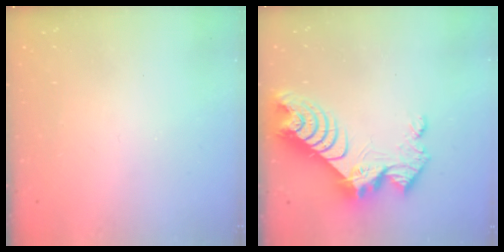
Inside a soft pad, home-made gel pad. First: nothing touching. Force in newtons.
{"total": 14.7, "press": 14.6, "slide": 1.2}